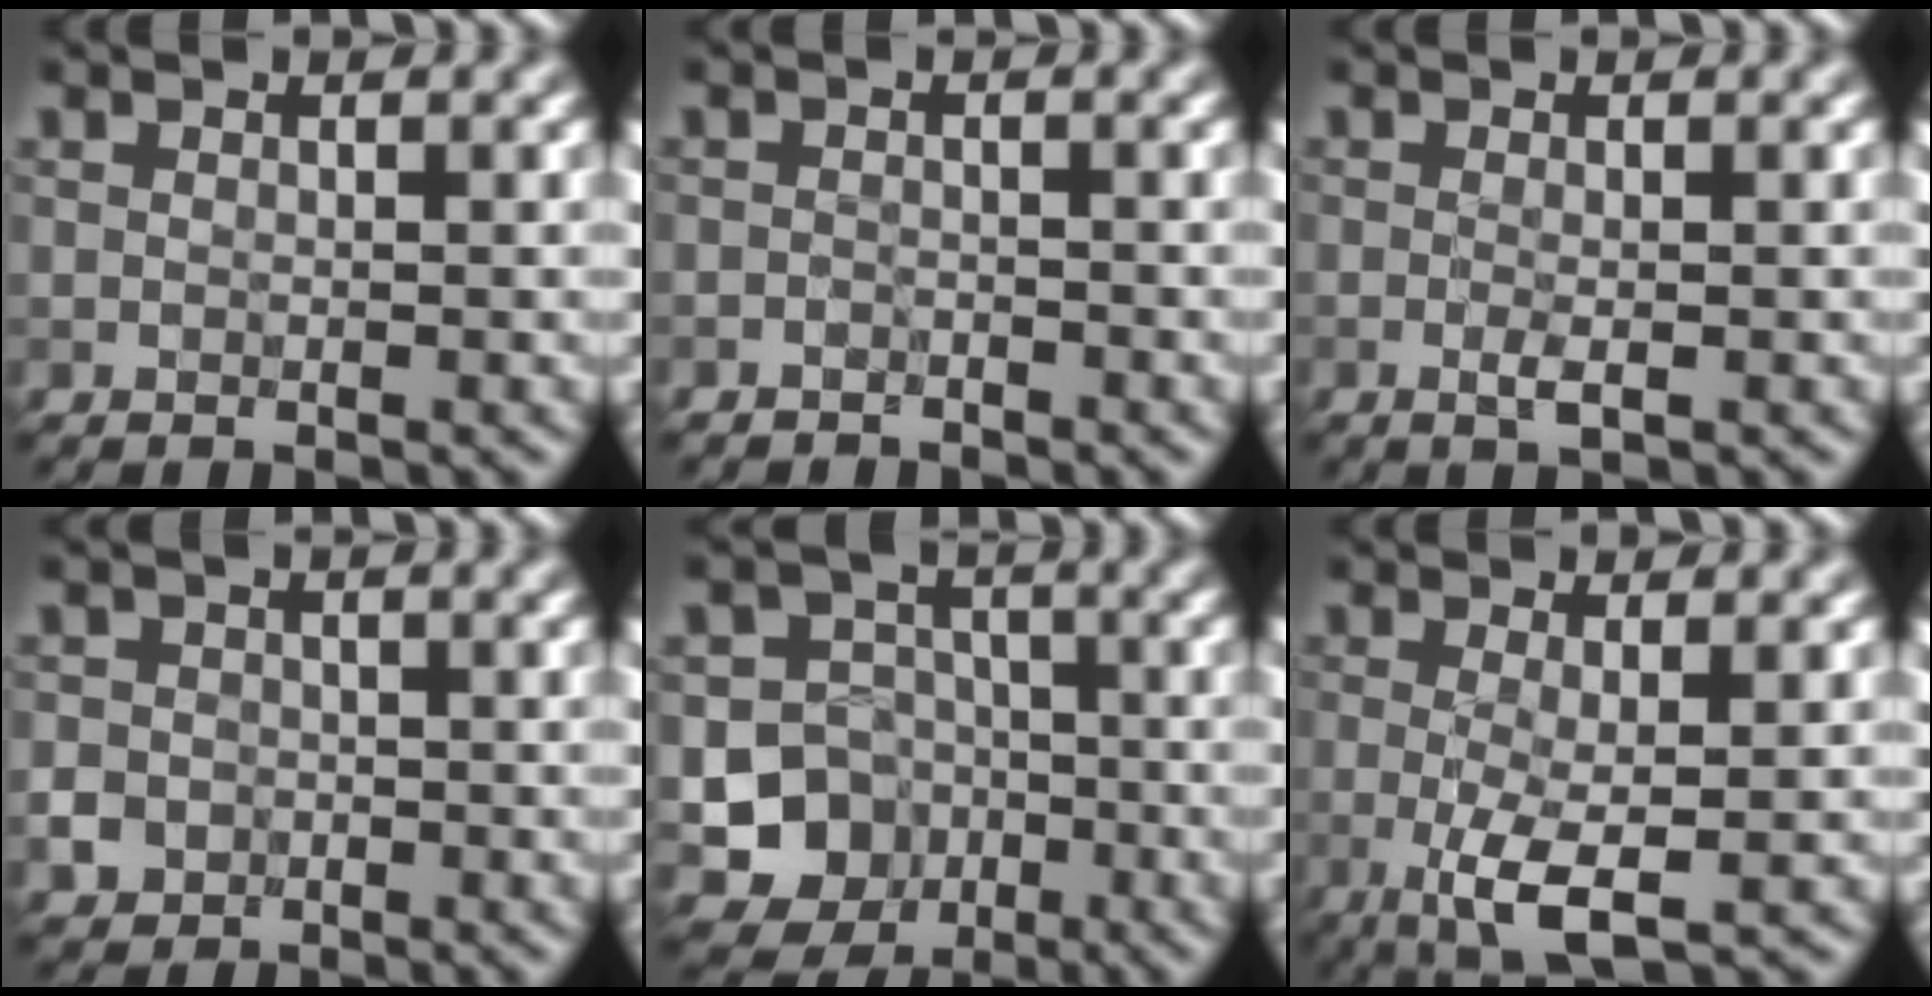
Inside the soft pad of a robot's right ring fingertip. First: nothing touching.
{"total": 1.1, "force": [-1.0, 0.3, 0.0], "torque": [0.003, 0.000, -0.019]}
{"total": 1.2, "force": [-0.3, 0.3, 1.1], "torque": [-0.023, -0.004, -0.006]}
{"total": 2.7, "force": [-0.9, 2.4, 0.6], "torque": [0.001, -0.001, -0.022]}
{"total": 8.6, "force": [-3.1, 7.7, 2.1], "torque": [-0.006, -0.013, -0.072]}
{"total": 4.3, "force": [-0.8, 1.1, 4.1], "torque": [-0.084, -0.012, -0.015]}